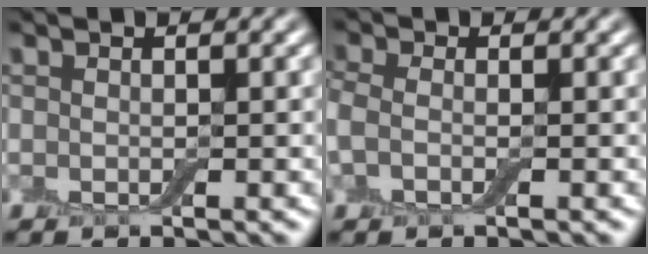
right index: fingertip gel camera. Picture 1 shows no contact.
{"total": 2.0, "force": [-0.3, 1.3, 1.5], "torque": [-0.039, 0.005, -0.015]}